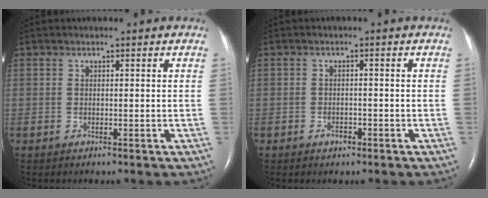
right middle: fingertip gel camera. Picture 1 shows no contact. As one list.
[{"total": 1.5, "force": [-1.0, 0.8, 0.8], "torque": [-0.013, 0.002, -0.013]}]